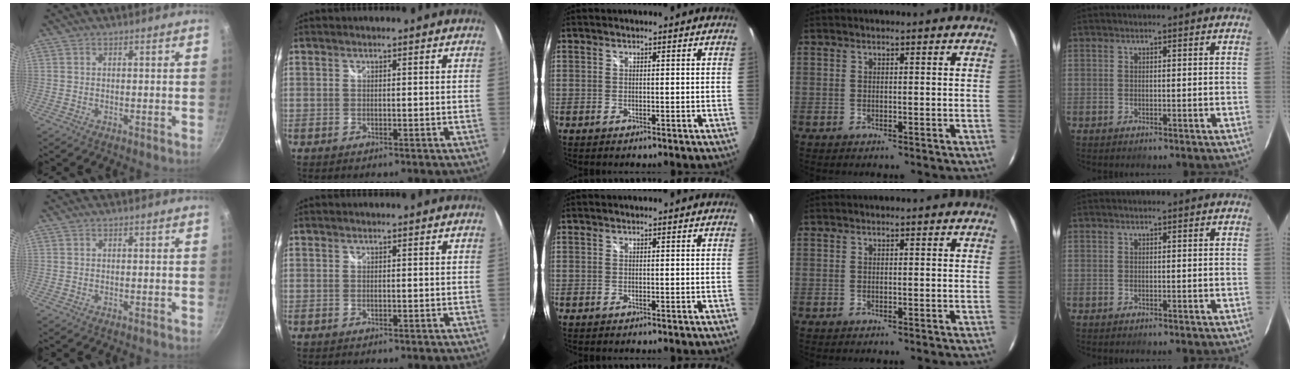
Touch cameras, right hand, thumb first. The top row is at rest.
{}